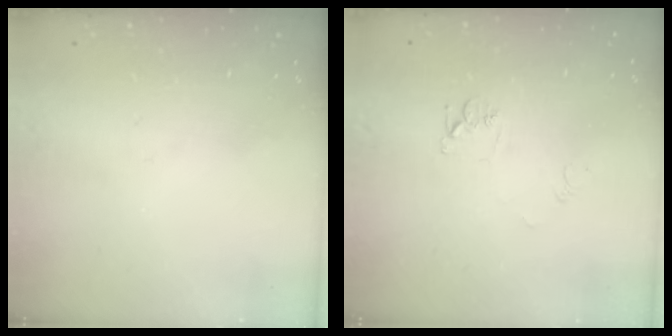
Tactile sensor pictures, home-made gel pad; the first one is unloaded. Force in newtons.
{"total": 6.3, "press": 6.3, "slide": 0.6}